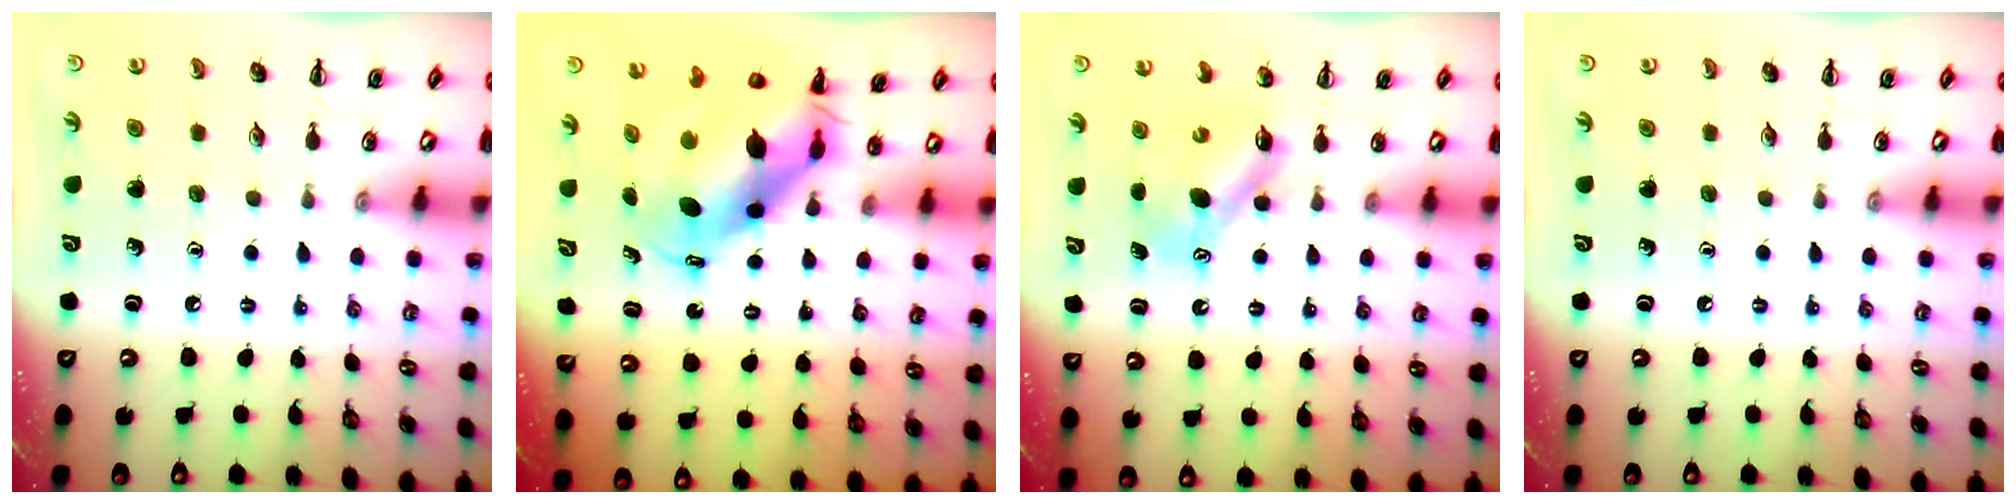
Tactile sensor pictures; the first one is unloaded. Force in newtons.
{"total": 8.3, "press": 8.0, "slide": 2.1}
{"total": 6.6, "press": 6.6, "slide": 0.6}
{"total": 0.0}